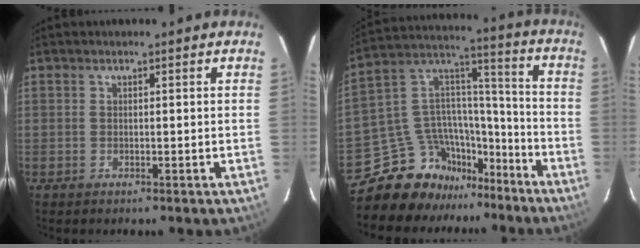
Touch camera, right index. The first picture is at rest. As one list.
[{"total": 15.8, "force": [-13.0, 8.3, 3.5], "torque": [-0.085, 0.071, -0.214]}]